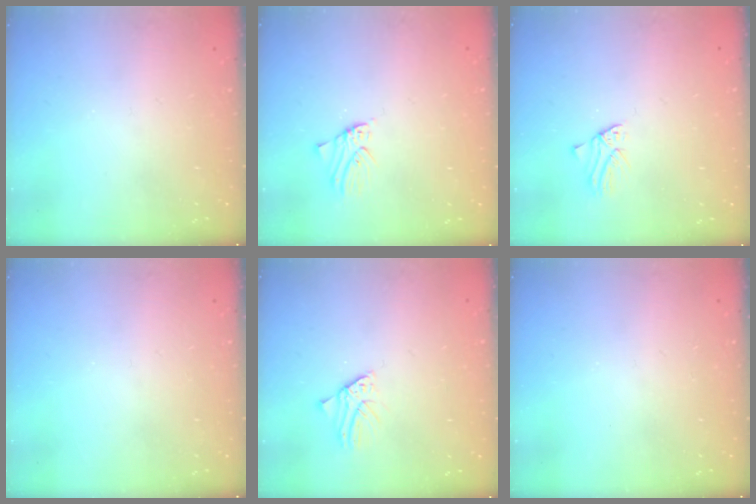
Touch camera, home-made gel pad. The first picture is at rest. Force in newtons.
{"total": 1.2, "press": 1.1, "slide": 0.1}
{"total": 1.1, "press": 1.1, "slide": 0.2}
{"total": 0.0}
{"total": 1.6, "press": 1.6, "slide": 0.2}
{"total": 0.0}